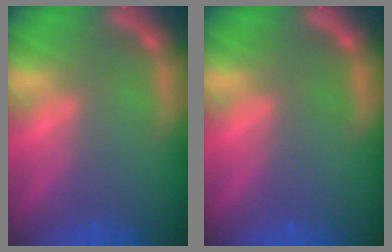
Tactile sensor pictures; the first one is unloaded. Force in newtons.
{"total": 0.0}